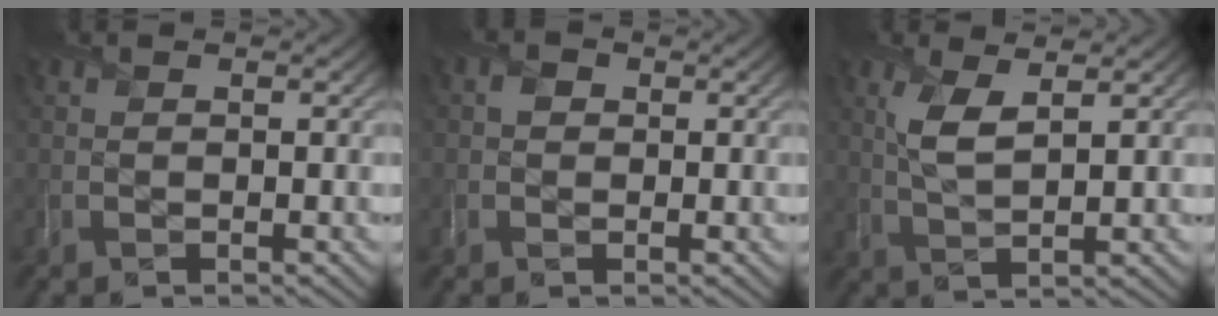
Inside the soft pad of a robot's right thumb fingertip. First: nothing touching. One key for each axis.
{"total": 1.5, "fx": 0.2, "fy": 1.4, "fz": 0.4, "tx": -0.007, "ty": 0.001, "tz": -0.001}
{"total": 4.6, "fx": 2.0, "fy": 1.7, "fz": 3.8, "tx": -0.094, "ty": -0.002, "tz": 0.040}